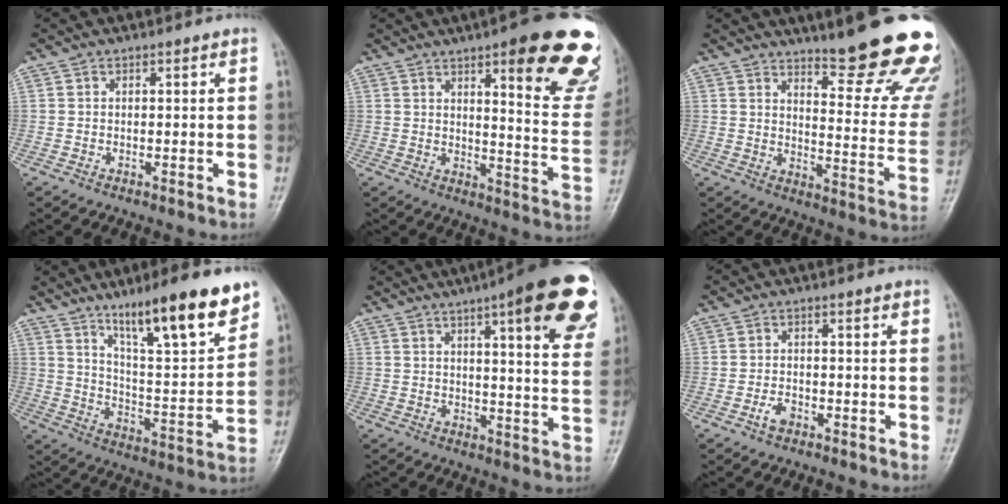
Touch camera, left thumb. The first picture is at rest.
{"total": 22.2, "force": [12.6, 5.3, 17.5], "torque": [-0.186, -0.062, 0.159]}
{"total": 23.4, "force": [17.2, 4.9, 15.1], "torque": [-0.165, -0.124, 0.219]}
{"total": 18.5, "force": [12.4, 3.3, 13.3], "torque": [-0.179, -0.067, 0.205]}
{"total": 20.6, "force": [10.8, 4.7, 16.9], "torque": [-0.196, -0.032, 0.129]}
{"total": 2.3, "force": [-1.3, 1.3, 1.3], "torque": [-0.026, 0.008, -0.024]}